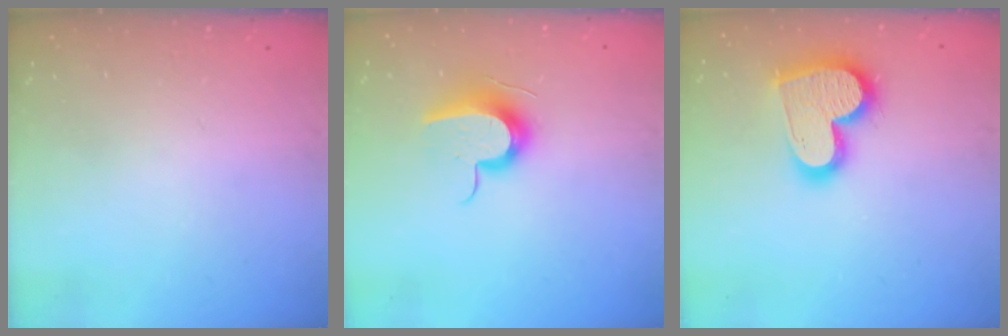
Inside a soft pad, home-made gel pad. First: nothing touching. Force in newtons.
{"total": 11.7, "press": 11.6, "slide": 0.6}
{"total": 18.6, "press": 18.5, "slide": 1.7}